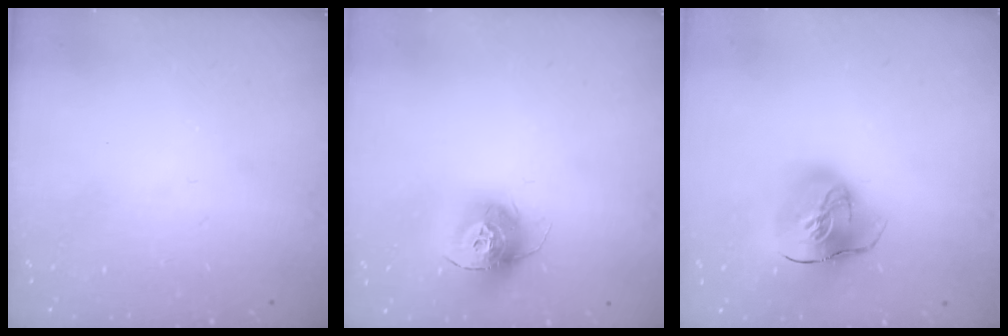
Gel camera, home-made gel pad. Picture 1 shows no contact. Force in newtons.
{"total": 13.0, "press": 13.0, "slide": 1.0}
{"total": 16.5, "press": 16.4, "slide": 2.3}